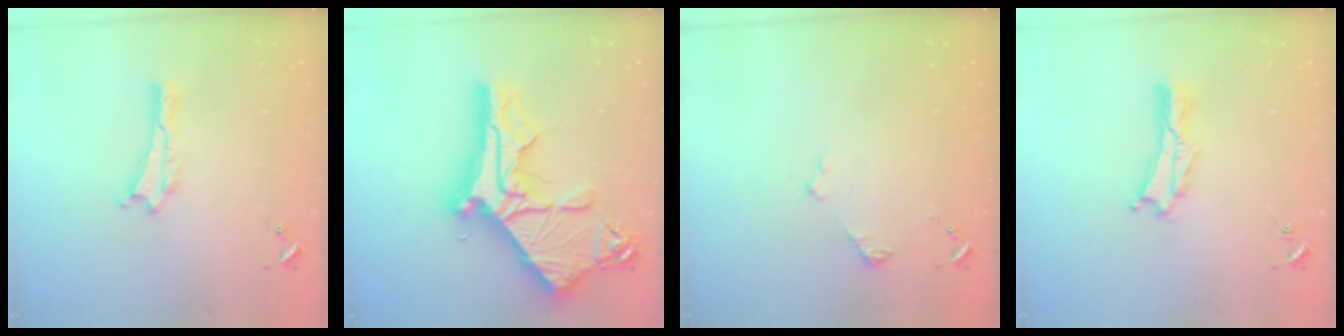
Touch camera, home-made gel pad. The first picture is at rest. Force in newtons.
{"total": 16.9, "press": 16.8, "slide": 1.7}
{"total": 2.9, "press": 2.9, "slide": 0.3}
{"total": 1.2, "press": 1.1, "slide": 0.3}